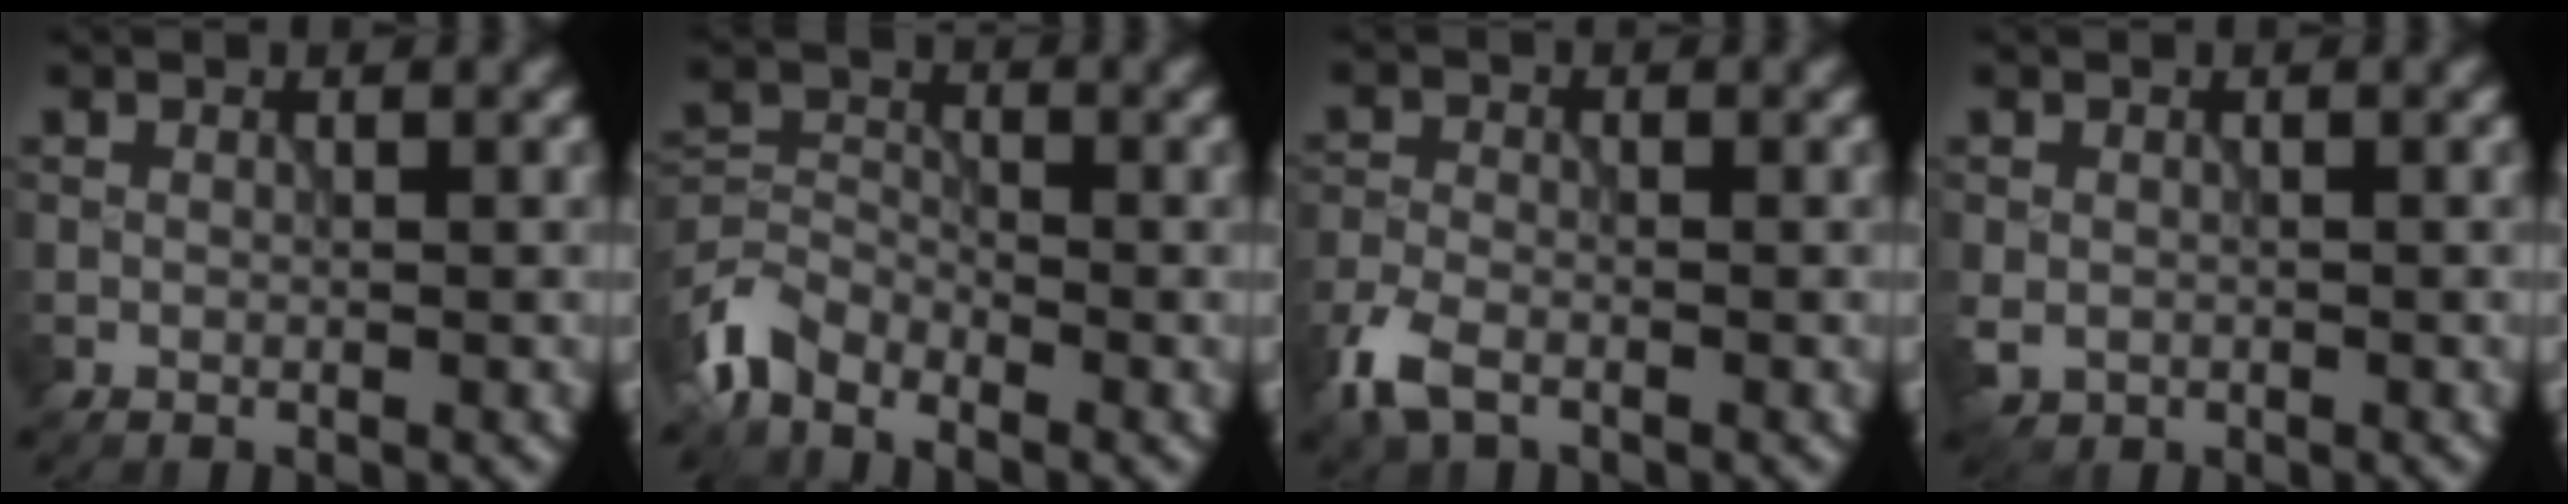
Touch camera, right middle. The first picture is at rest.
{"total": 4.5, "force": [-3.6, 2.1, 1.9], "torque": [-0.042, -0.004, -0.085]}
{"total": 3.8, "force": [-2.5, 1.8, 2.2], "torque": [-0.056, -0.009, -0.063]}
{"total": 1.7, "force": [-0.4, 1.5, 0.8], "torque": [-0.018, -0.009, -0.009]}